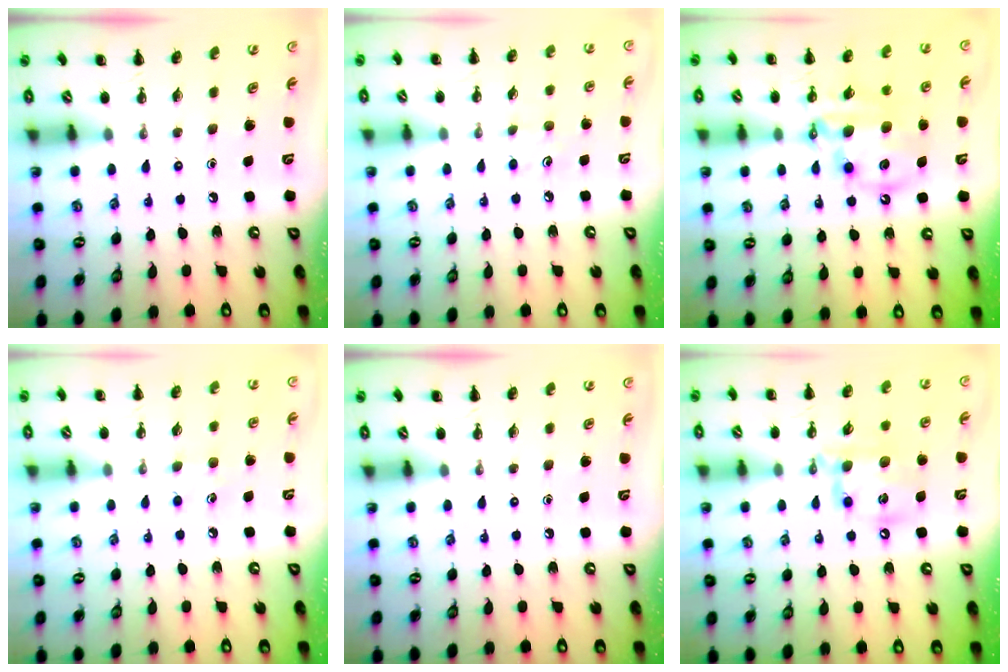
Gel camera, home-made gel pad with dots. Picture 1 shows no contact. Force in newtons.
{"total": 6.2, "press": 6.0, "slide": 1.6}
{"total": 13.4, "press": 13.1, "slide": 3.1}
{"total": 5.0, "press": 4.8, "slide": 1.5}
{"total": 0.0}
{"total": 14.7, "press": 14.5, "slide": 2.7}